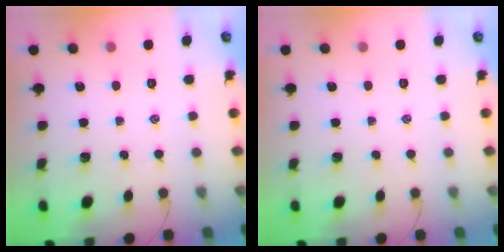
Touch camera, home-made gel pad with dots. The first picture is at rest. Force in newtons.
{"total": 0.0}